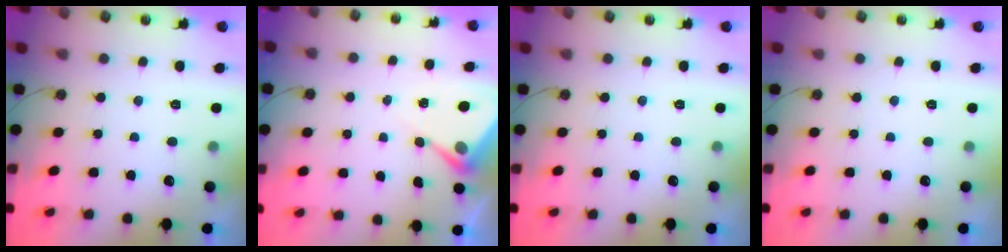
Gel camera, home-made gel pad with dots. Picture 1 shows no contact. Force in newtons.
{"total": 5.9, "press": 5.8, "slide": 0.7}
{"total": 0.0}
{"total": 0.0}